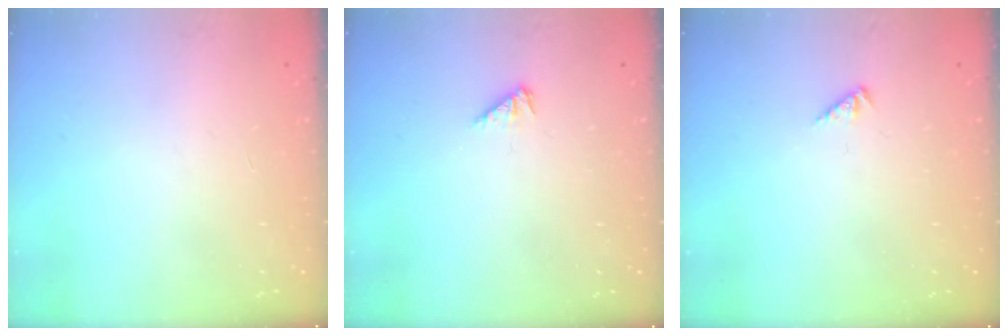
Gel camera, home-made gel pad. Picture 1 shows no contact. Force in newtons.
{"total": 2.6, "press": 2.5, "slide": 0.6}
{"total": 1.2, "press": 1.1, "slide": 0.3}